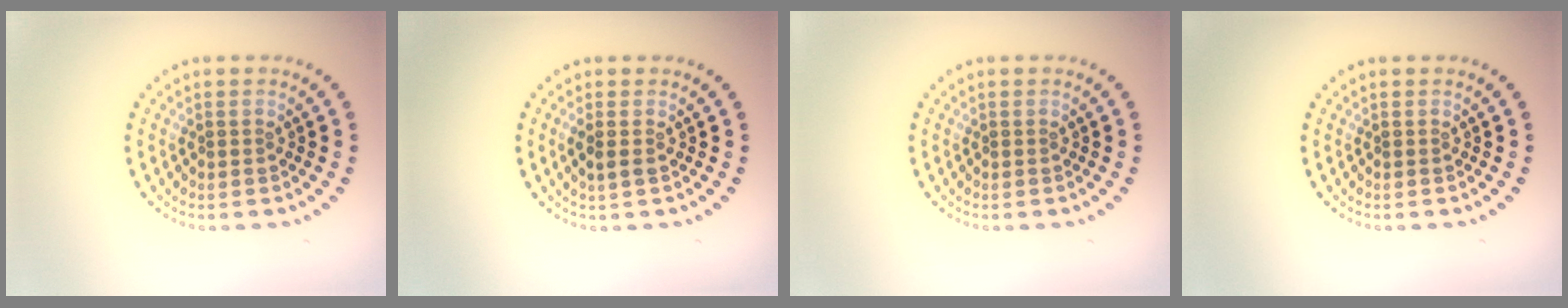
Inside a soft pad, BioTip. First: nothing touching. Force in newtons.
{"total": 1.1, "press": 1.0, "slide": 0.4}
{"total": 0.0}
{"total": 0.0}